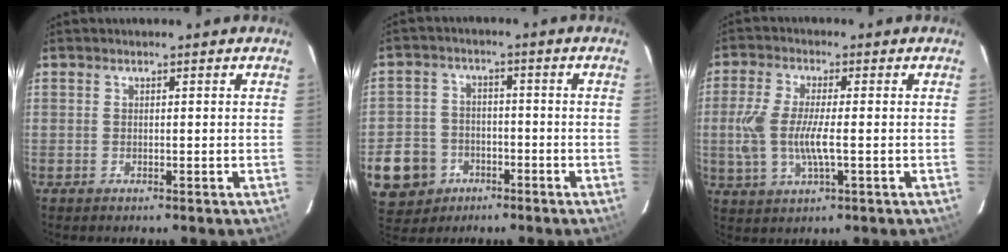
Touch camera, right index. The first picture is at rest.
{"total": 10.7, "force": [-4.7, 9.1, 3.1], "torque": [-0.103, 0.016, -0.064]}
{"total": 8.5, "force": [-1.1, 2.5, 8.1], "torque": [-0.173, -0.007, -0.022]}